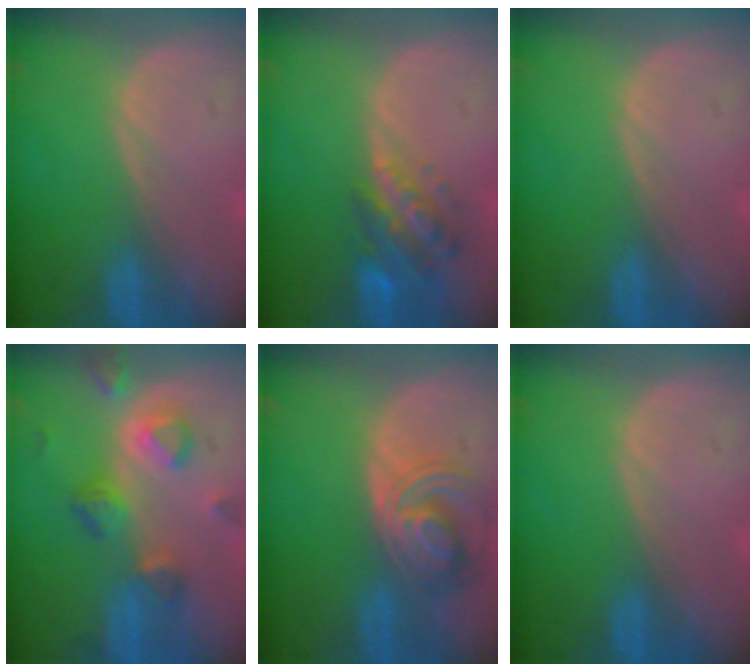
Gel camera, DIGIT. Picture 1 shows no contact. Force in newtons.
{"total": 6.1, "press": 5.9, "slide": 1.5}
{"total": 0.0}
{"total": 7.2, "press": 7.1, "slide": 1.0}
{"total": 7.1, "press": 6.9, "slide": 1.8}
{"total": 0.0}